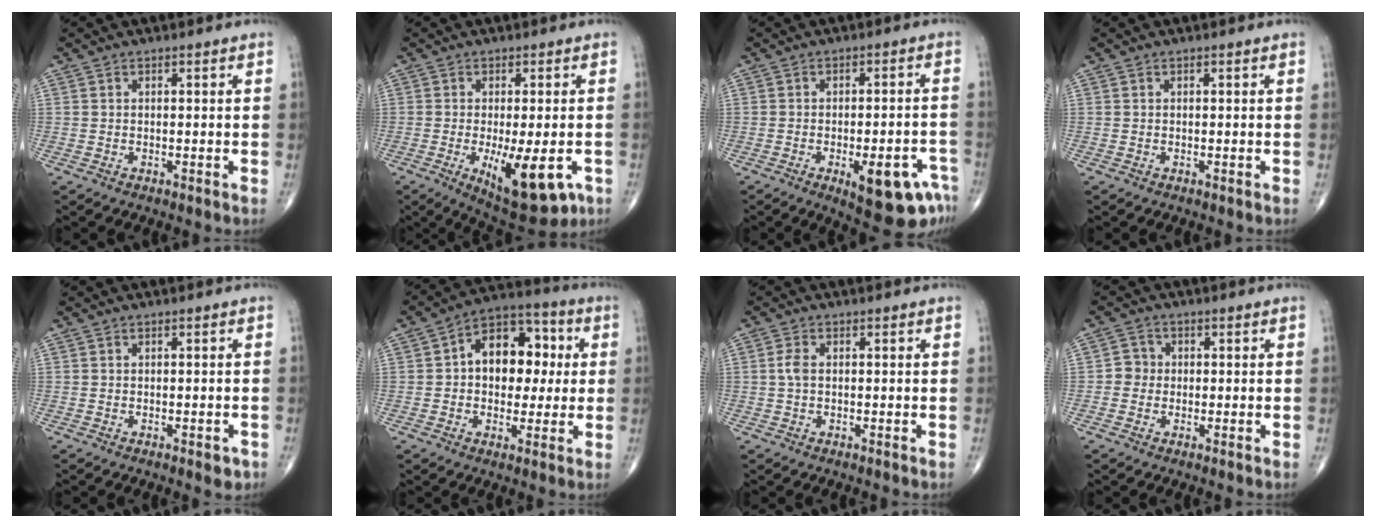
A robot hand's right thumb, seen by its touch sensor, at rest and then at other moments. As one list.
[{"total": 12.7, "force": [-4.1, 4.6, 11.1], "torque": [-0.157, -0.015, -0.047]}, {"total": 12.5, "force": [-6.3, 4.2, 10.0], "torque": [-0.100, 0.026, -0.073]}, {"total": 0.0}, {"total": 1.9, "force": [-1.0, 0.9, 1.4], "torque": [-0.010, 0.003, -0.009]}, {"total": 14.3, "force": [1.9, 9.7, 10.3], "torque": [-0.104, 0.025, 0.018]}, {"total": 2.1, "force": [0.1, 1.2, 1.7], "torque": [-0.041, 0.003, -0.002]}, {"total": 2.7, "force": [-0.3, 2.6, 0.7], "torque": [0.006, 0.009, -0.013]}]